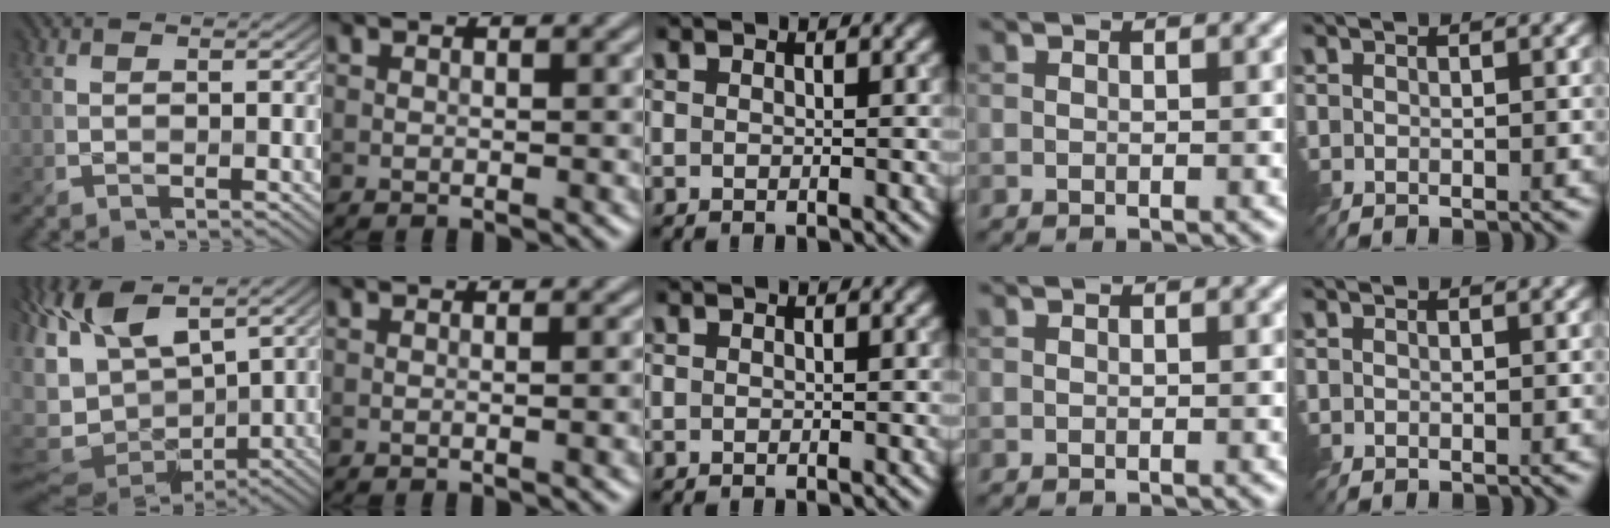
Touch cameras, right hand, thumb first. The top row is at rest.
{"thumb": {"total": 13.3, "force": [2.7, 7.1, 10.9], "torque": [-0.250, -0.001, 0.063]}, "index": {"total": 1.6, "force": [-0.3, 0.4, 1.5], "torque": [-0.016, 0.001, -0.006]}}